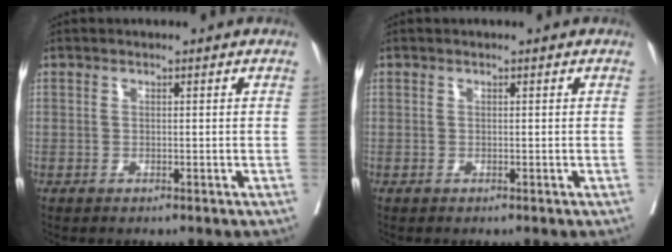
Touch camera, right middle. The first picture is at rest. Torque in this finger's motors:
{"motor_torque": [0.00, 0.00, 0.00, 0.00]}